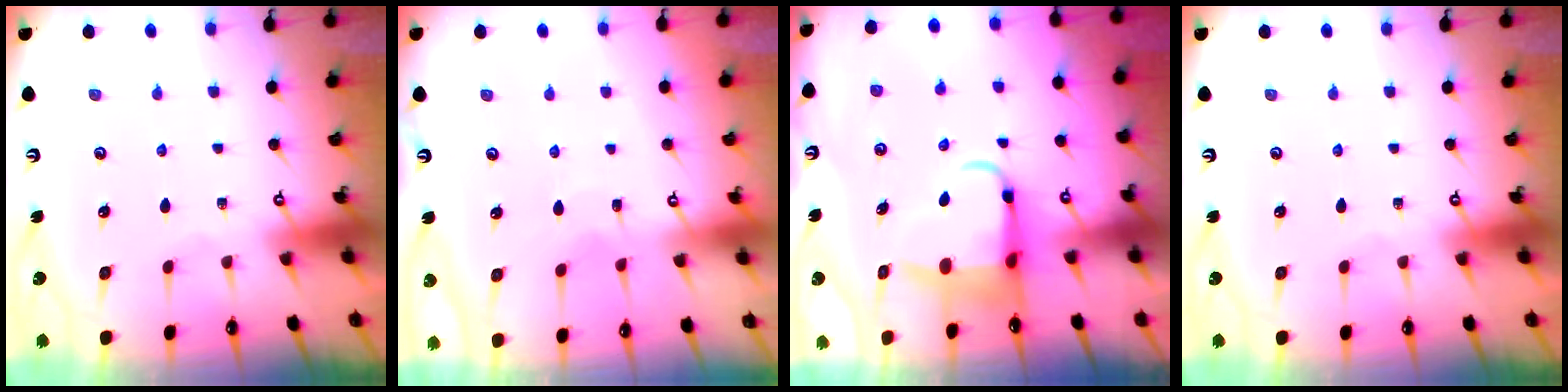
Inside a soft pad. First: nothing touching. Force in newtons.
{"total": 3.9, "press": 3.9, "slide": 0.4}
{"total": 8.4, "press": 7.8, "slide": 3.1}
{"total": 0.0}